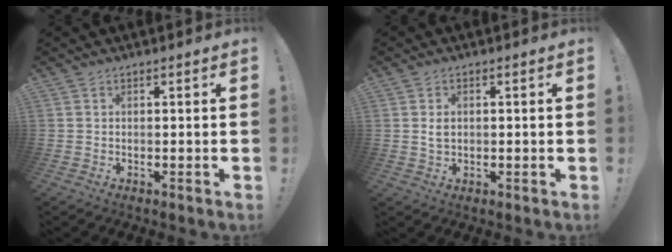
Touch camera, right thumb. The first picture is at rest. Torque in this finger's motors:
{"motor_torque": [-0.16, 0.18, 0.07, 0.26, 0.10]}